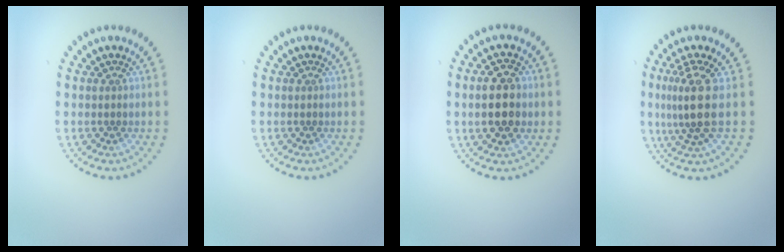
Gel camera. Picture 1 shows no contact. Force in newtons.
{"total": 0.0}
{"total": 4.6, "press": 4.6, "slide": 0.3}
{"total": 3.6, "press": 2.6, "slide": 2.6}